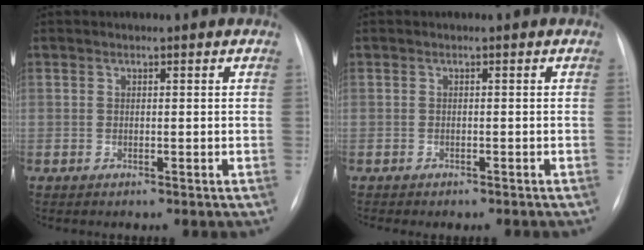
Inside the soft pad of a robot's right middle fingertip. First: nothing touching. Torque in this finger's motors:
{"motor_torque": [0.80, -0.77, 0.12, 0.07]}